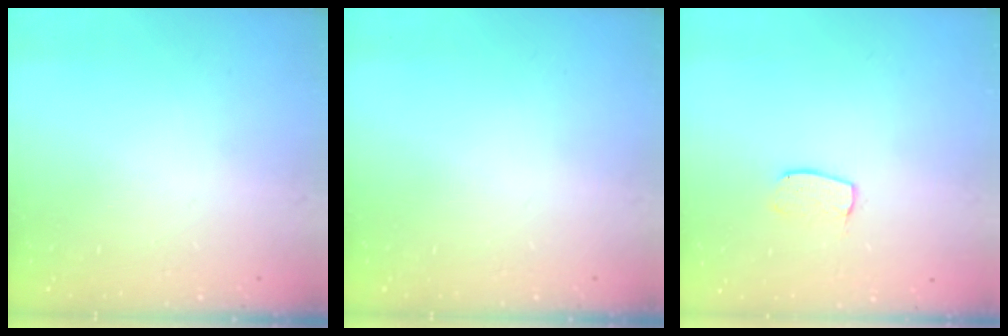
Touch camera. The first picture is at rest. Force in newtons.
{"total": 0.0}
{"total": 6.0, "press": 6.0, "slide": 0.4}